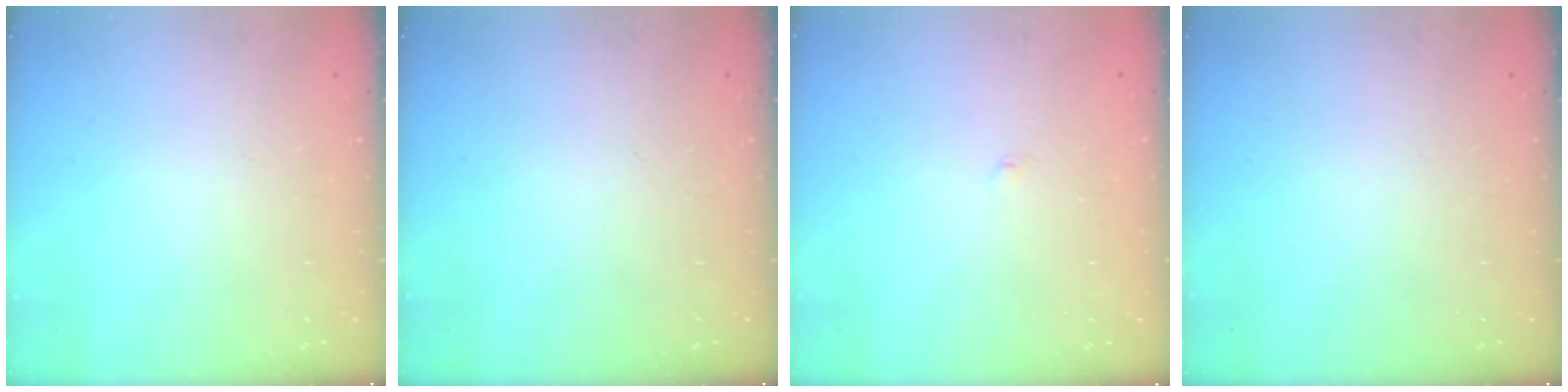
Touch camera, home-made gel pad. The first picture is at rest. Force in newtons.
{"total": 0.0}
{"total": 2.0, "press": 2.0, "slide": 0.2}
{"total": 0.0}